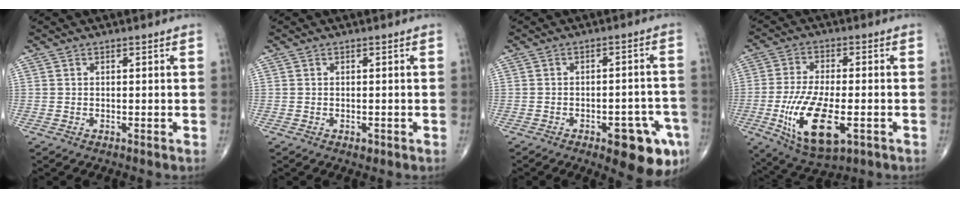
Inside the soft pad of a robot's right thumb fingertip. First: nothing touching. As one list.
[{"total": 0.9, "force": [-0.4, 0.6, 0.6], "torque": [-0.008, -0.001, -0.004]}, {"total": 12.3, "force": [-5.9, 4.6, 9.8], "torque": [-0.093, 0.027, -0.066]}, {"total": 15.2, "force": [-4.4, 6.5, 13.1], "torque": [-0.250, -0.005, -0.065]}]